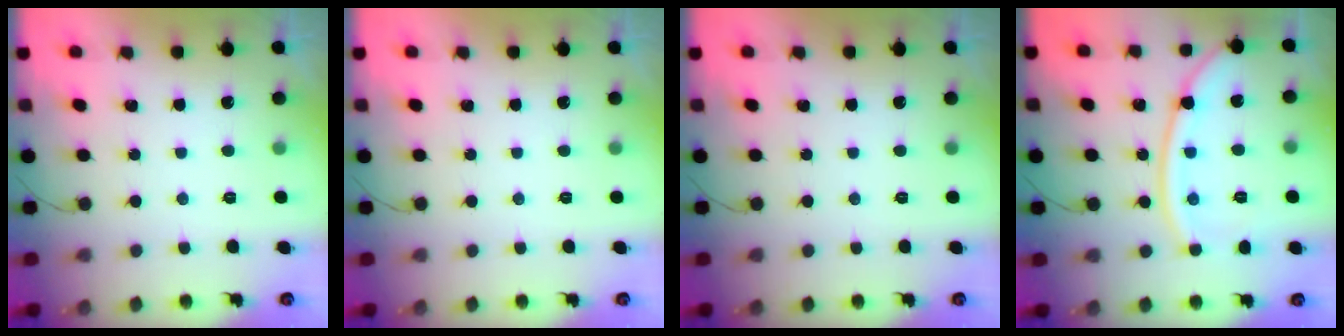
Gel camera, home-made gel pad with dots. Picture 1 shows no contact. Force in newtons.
{"total": 0.0}
{"total": 0.0}
{"total": 12.4, "press": 12.4, "slide": 0.9}